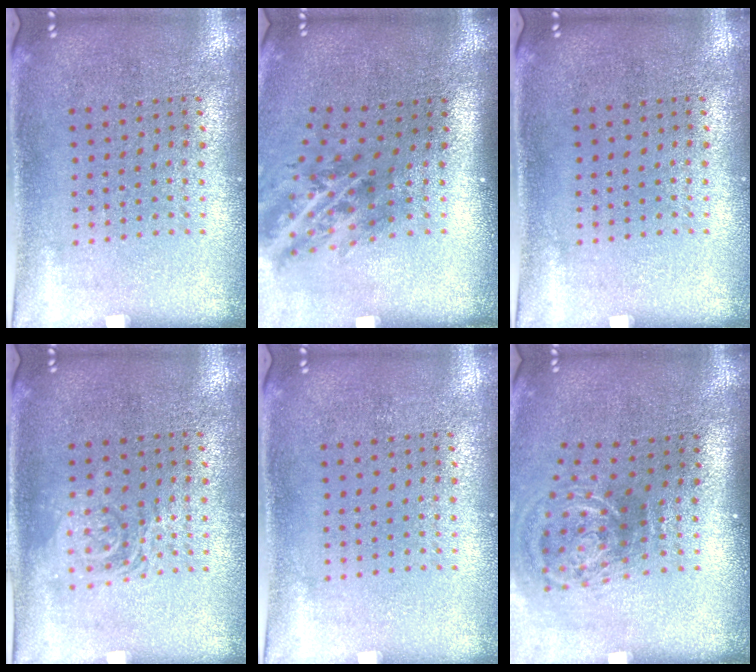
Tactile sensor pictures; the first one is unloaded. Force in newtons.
{"total": 1.9, "press": 1.2, "slide": 1.4}
{"total": 0.0}
{"total": 1.1, "press": 1.1, "slide": 0.3}
{"total": 0.0}
{"total": 2.2, "press": 1.4, "slide": 1.7}